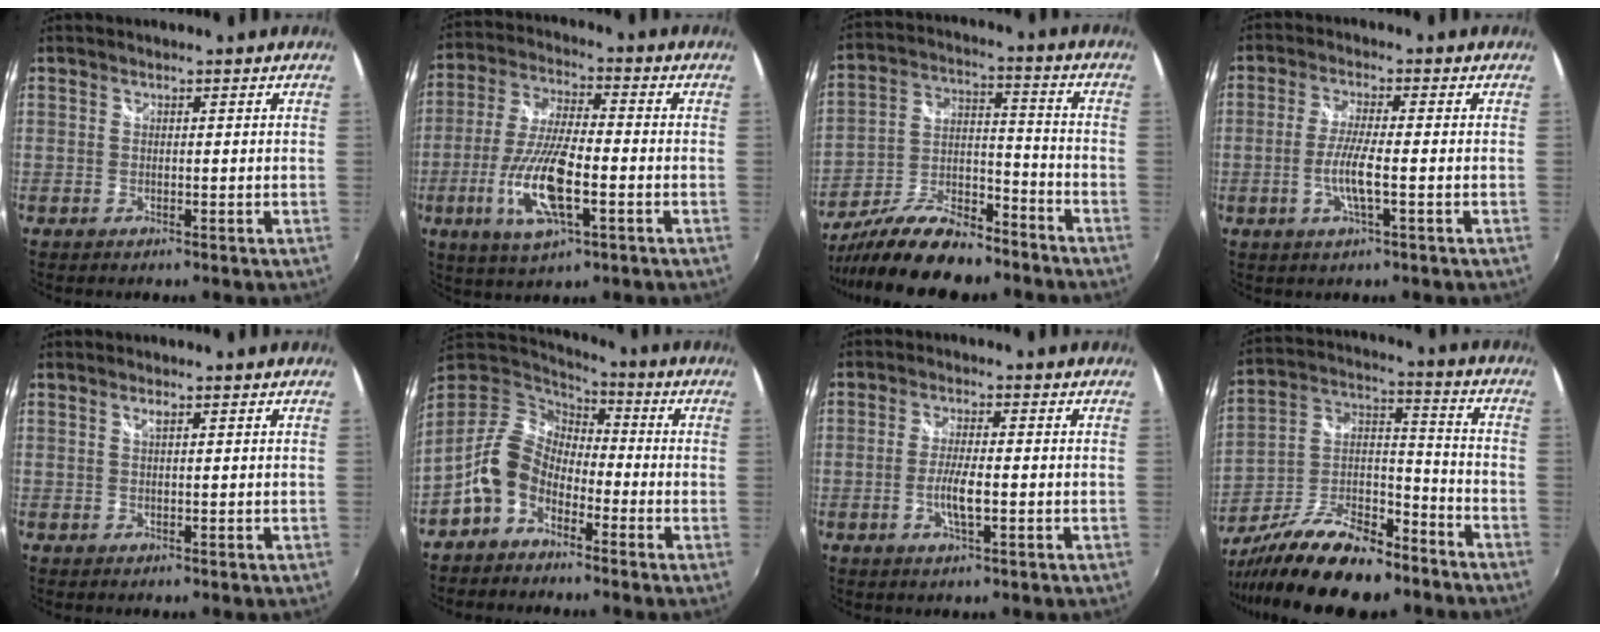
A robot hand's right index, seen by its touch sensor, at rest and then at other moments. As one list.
[{"total": 13.8, "force": [-4.5, 4.1, 12.4], "torque": [-0.261, -0.013, -0.086]}, {"total": 17.2, "force": [-13.4, 5.7, 9.0], "torque": [-0.180, -0.008, -0.228]}, {"total": 5.6, "force": [-1.5, 0.2, 5.3], "torque": [-0.109, -0.006, -0.031]}, {"total": 0.7, "force": [0.5, -0.1, 0.5], "torque": [-0.010, 0.002, 0.009]}, {"total": 10.5, "force": [-5.5, 7.1, 5.4], "torque": [-0.110, 0.020, -0.113]}, {"total": 4.5, "force": [-1.3, 0.7, 4.3], "torque": [-0.085, -0.005, -0.024]}, {"total": 20.7, "force": [-15.0, 7.6, 12.2], "torque": [-0.240, -0.010, -0.251]}]